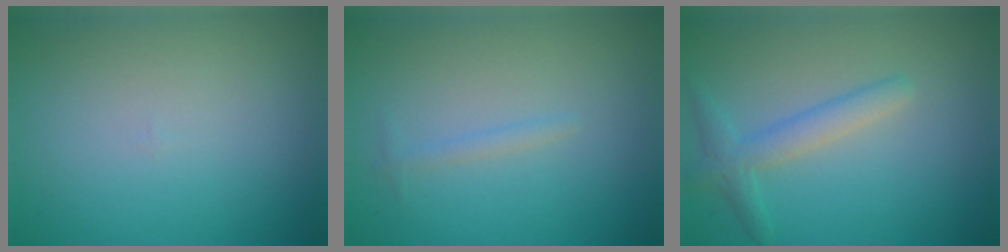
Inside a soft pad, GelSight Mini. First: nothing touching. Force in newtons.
{"total": 0.8, "press": 0.8, "slide": 0.0}
{"total": 2.5, "press": 2.5, "slide": 0.1}